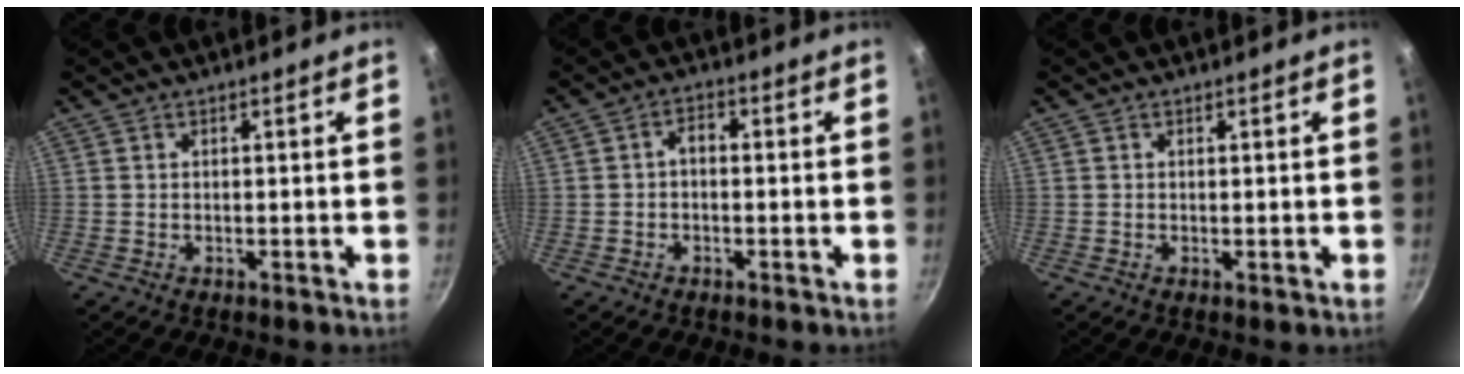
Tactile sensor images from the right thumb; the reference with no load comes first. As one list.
[{"total": 2.5, "force": [-0.6, 1.6, 1.8], "torque": [-0.027, 0.016, -0.013]}, {"total": 0.0}]